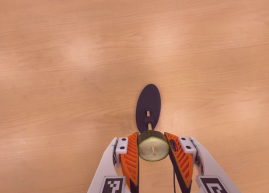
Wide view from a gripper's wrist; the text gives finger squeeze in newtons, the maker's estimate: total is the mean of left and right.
{"total": 10.5, "left": 9.8, "right": 11.2}